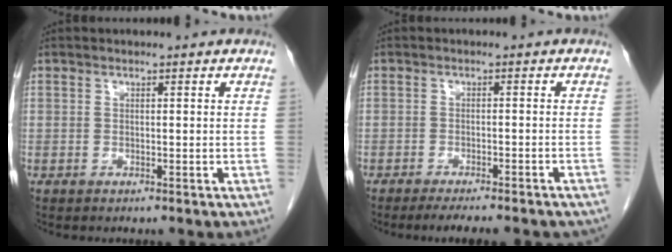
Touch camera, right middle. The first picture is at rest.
{"total": 11.3, "force": [-9.8, 2.0, 5.4], "torque": [-0.064, -0.008, -0.116]}